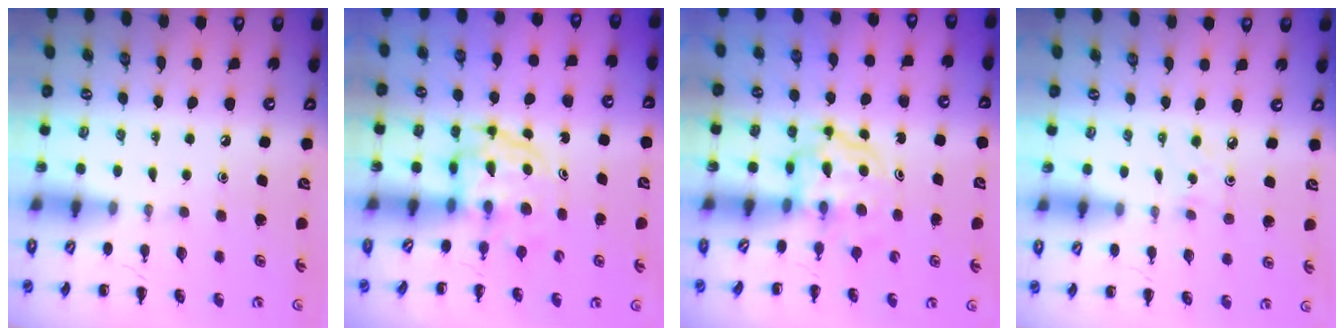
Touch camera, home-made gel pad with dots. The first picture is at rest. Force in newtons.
{"total": 3.9, "press": 3.8, "slide": 0.3}
{"total": 3.7, "press": 3.7, "slide": 0.2}
{"total": 2.1, "press": 2.0, "slide": 0.7}